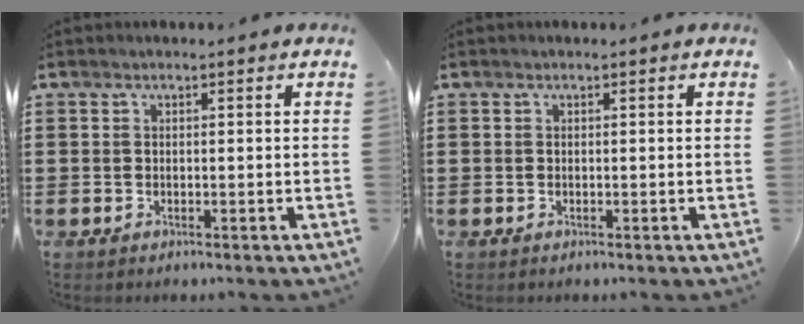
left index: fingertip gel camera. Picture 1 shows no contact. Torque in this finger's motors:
{"motor_torque": [0.02, 0.02, 0.01, 0.01]}